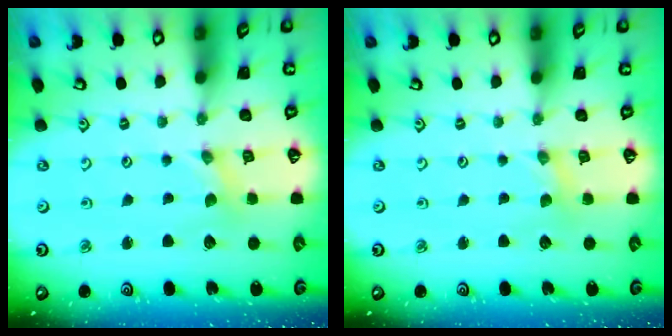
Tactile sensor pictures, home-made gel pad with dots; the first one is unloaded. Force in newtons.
{"total": 0.0}